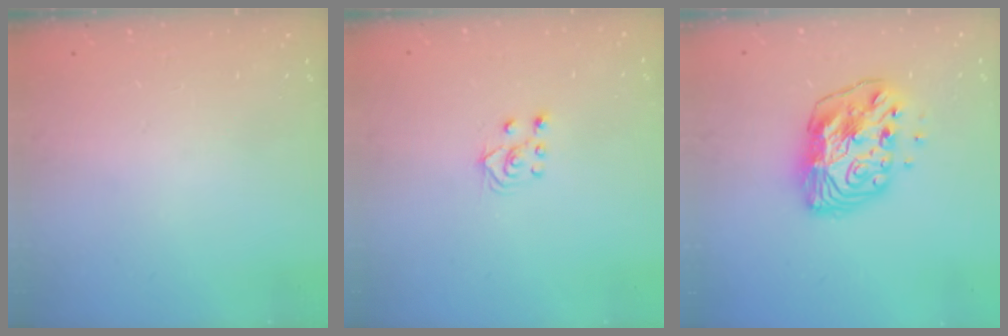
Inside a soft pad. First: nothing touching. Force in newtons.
{"total": 4.1, "press": 4.1, "slide": 0.7}
{"total": 12.2, "press": 12.1, "slide": 1.1}